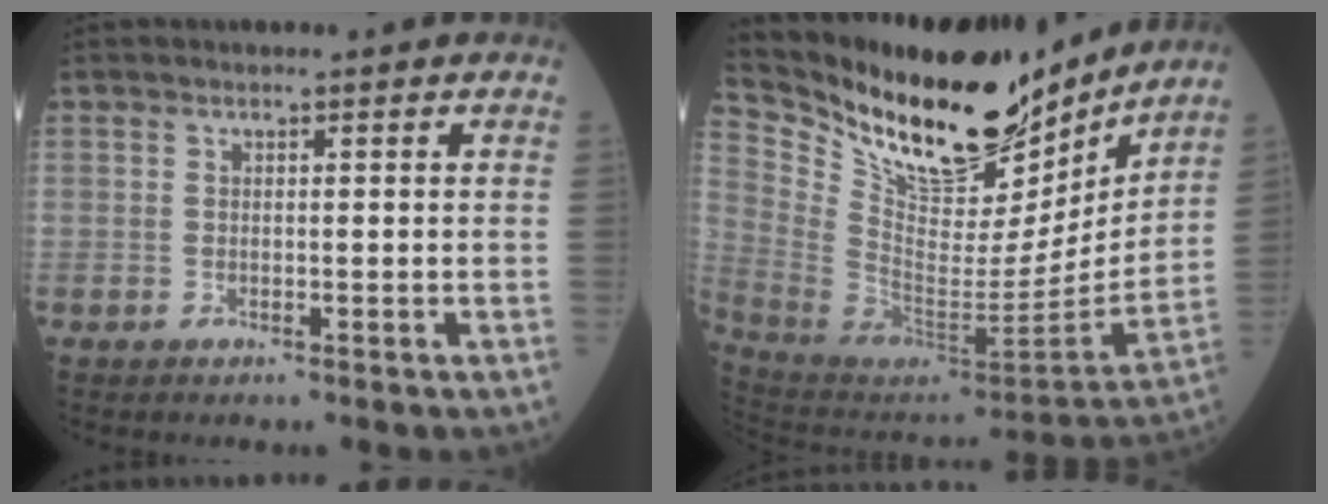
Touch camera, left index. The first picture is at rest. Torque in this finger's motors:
{"motor_torque": [0.43, -0.50, 0.71, 0.15]}